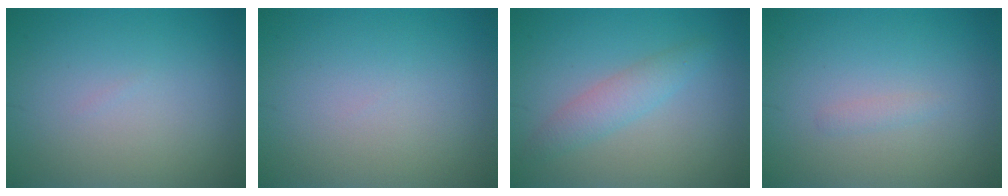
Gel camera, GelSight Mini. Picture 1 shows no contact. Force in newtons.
{"total": 0.0}
{"total": 2.4, "press": 2.4, "slide": 0.1}
{"total": 0.7, "press": 0.7, "slide": 0.0}